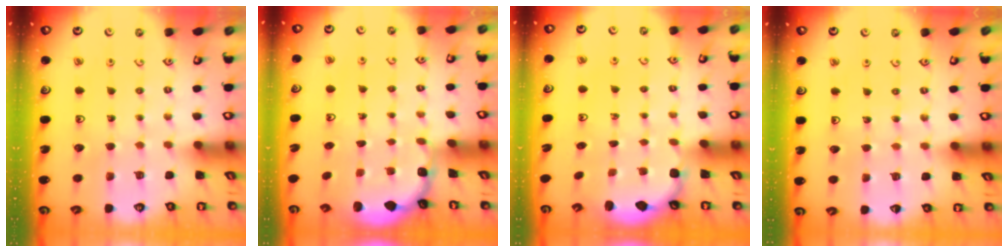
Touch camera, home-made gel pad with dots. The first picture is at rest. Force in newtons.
{"total": 1.9, "press": 1.8, "slide": 0.7}
{"total": 2.9, "press": 2.6, "slide": 1.2}
{"total": 3.1, "press": 3.1, "slide": 0.3}